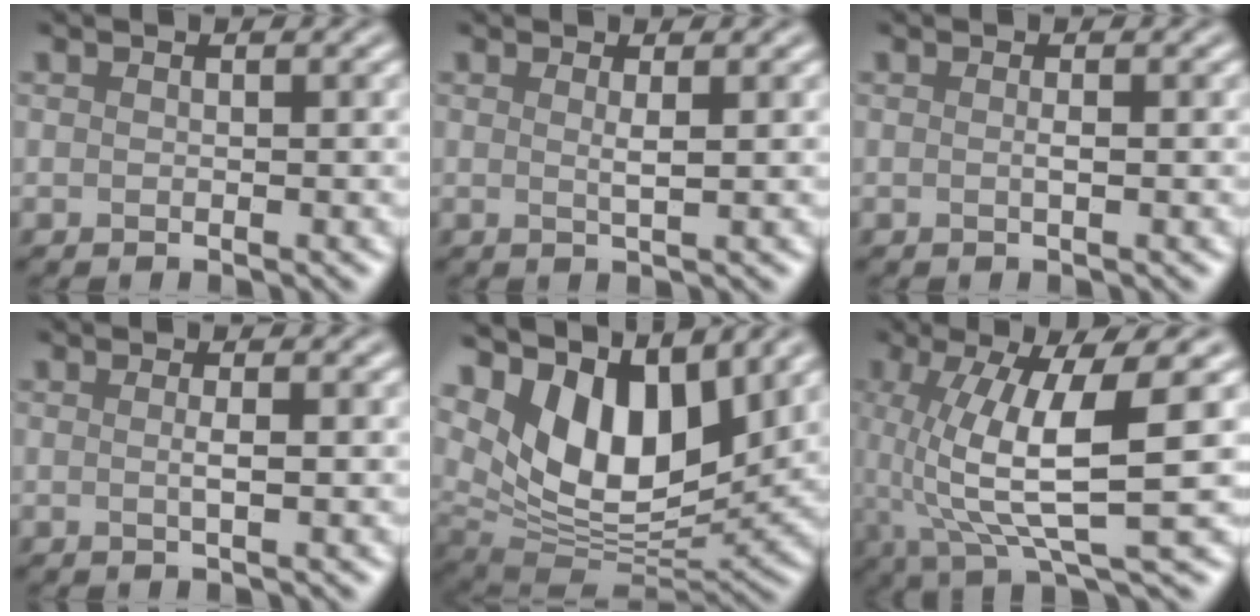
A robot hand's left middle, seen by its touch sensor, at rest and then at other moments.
{"total": 0.7, "force": [-0.1, -0.3, 0.6], "torque": [-0.023, 0.005, 0.008]}
{"total": 0.6, "force": [-0.5, -0.2, 0.4], "torque": [-0.012, 0.002, -0.002]}
{"total": 0.9, "force": [-0.5, -0.2, 0.7], "torque": [-0.022, 0.006, 0.000]}
{"total": 10.3, "force": [5.0, 5.1, 7.4], "torque": [-0.153, 0.006, 0.107]}
{"total": 8.1, "force": [-1.0, 1.6, 7.9], "torque": [-0.162, 0.005, 0.002]}